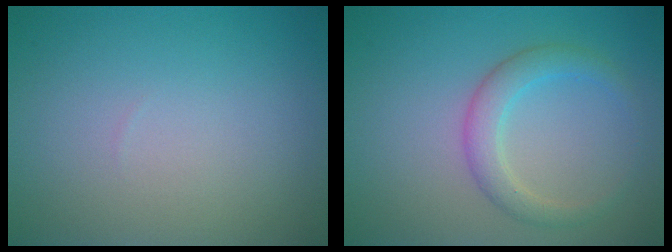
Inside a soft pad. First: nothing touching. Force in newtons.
{"total": 2.8, "press": 2.8, "slide": 0.1}